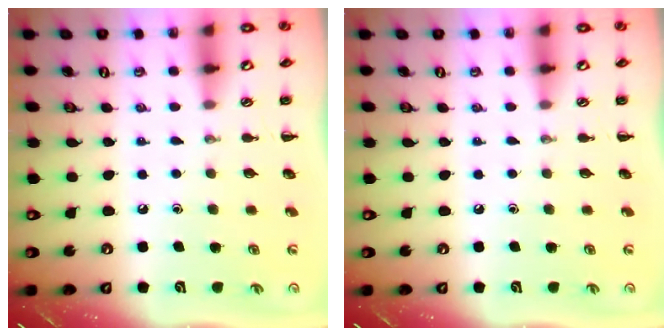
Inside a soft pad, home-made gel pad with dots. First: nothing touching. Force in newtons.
{"total": 0.0}